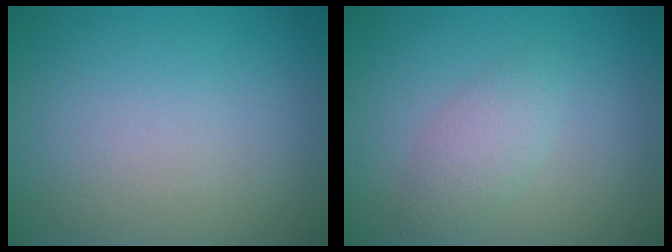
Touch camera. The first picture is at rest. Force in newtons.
{"total": 2.1, "press": 2.1, "slide": 0.1}